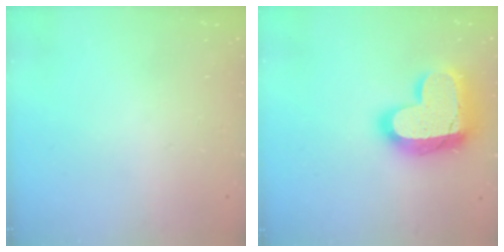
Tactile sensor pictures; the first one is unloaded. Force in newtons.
{"total": 21.1, "press": 21.0, "slide": 1.5}